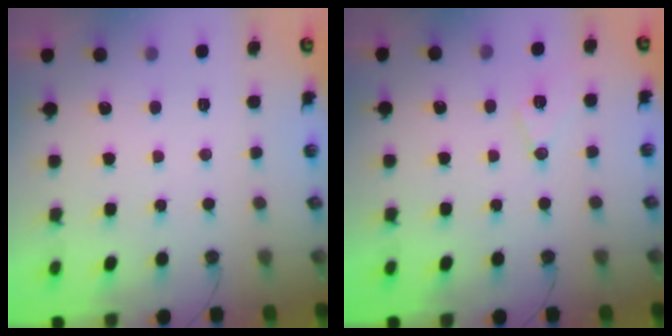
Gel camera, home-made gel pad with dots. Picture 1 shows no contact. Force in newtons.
{"total": 8.7, "press": 7.9, "slide": 3.7}